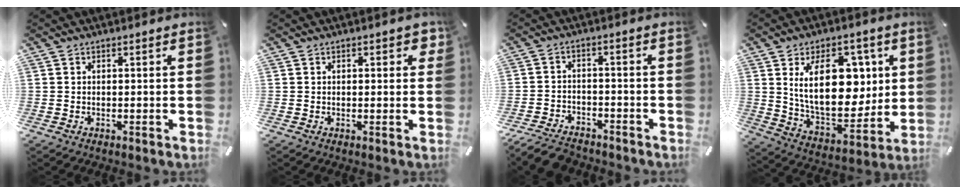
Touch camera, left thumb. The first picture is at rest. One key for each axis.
{"total": 1.7, "fx": 0.5, "fy": 1.0, "fz": 1.3, "tx": -0.010, "ty": 0.000, "tz": 0.004}
{"total": 6.3, "fx": -5.4, "fy": 2.4, "fz": 1.9, "tx": -0.041, "ty": 0.023, "tz": -0.105}
{"total": 20.2, "fx": 6.0, "fy": 12.1, "fz": 15.0, "tx": -0.249, "ty": -0.017, "tz": 0.101}